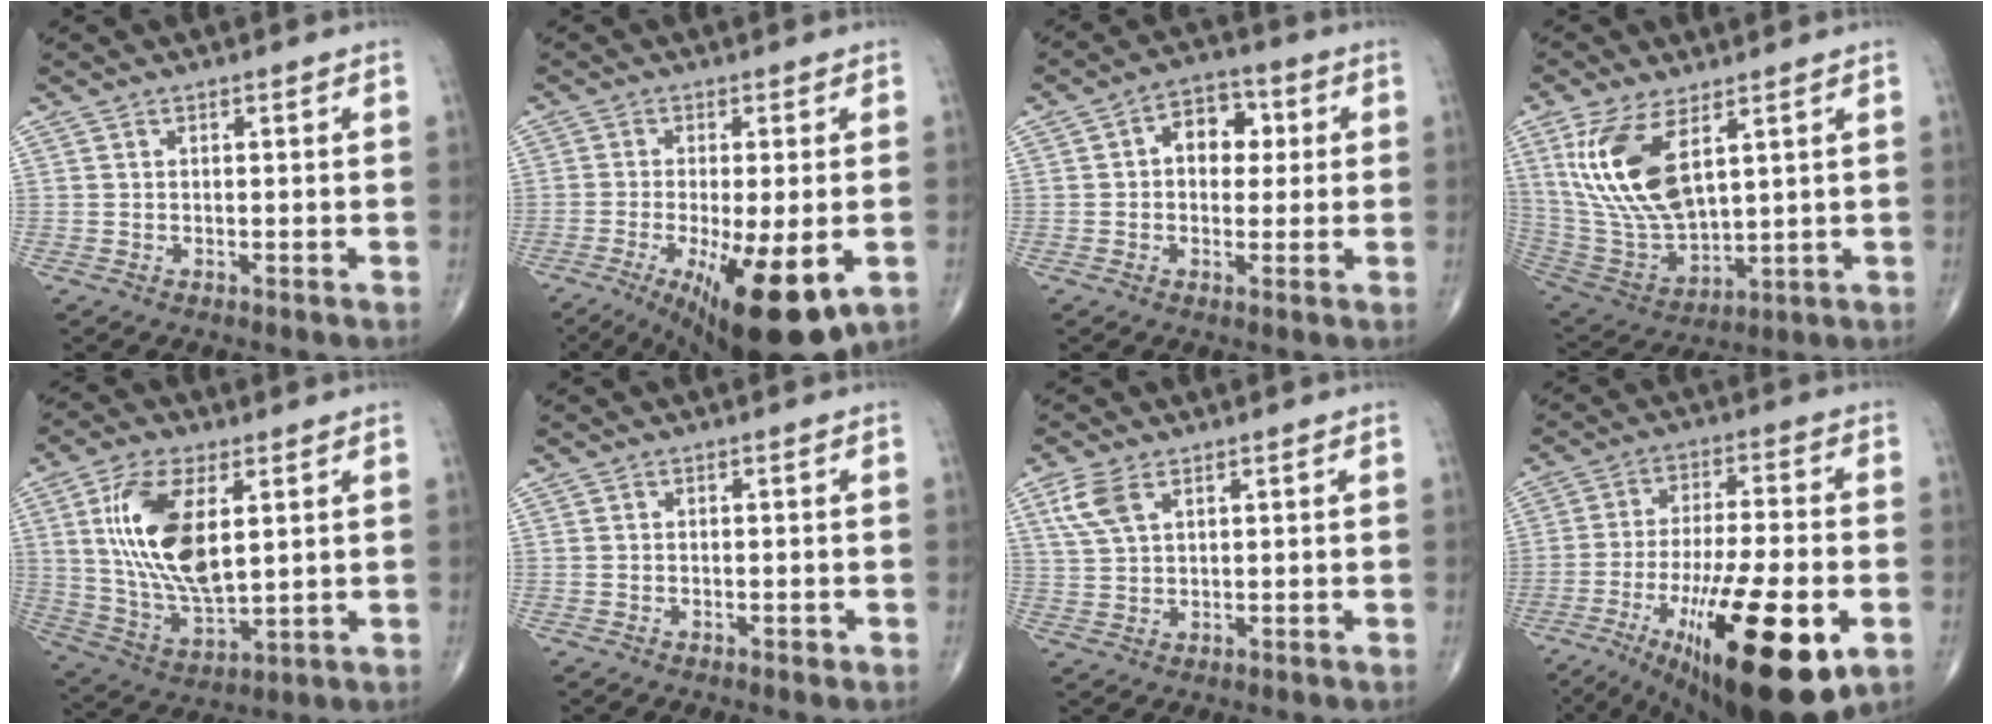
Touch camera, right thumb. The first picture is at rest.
{"total": 16.5, "force": [-5.9, 5.1, 14.6], "torque": [-0.210, -0.020, -0.074]}
{"total": 8.1, "force": [1.3, 5.7, 5.5], "torque": [-0.047, 0.016, 0.011]}
{"total": 16.5, "force": [6.3, 7.6, 13.3], "torque": [-0.262, -0.027, 0.138]}
{"total": 16.9, "force": [4.2, 7.8, 14.4], "torque": [-0.277, -0.020, 0.088]}
{"total": 0.6, "force": [-0.4, 0.4, 0.4], "torque": [-0.005, 0.000, -0.006]}
{"total": 5.3, "force": [2.6, 2.7, 3.8], "torque": [-0.090, 0.002, 0.060]}
{"total": 25.7, "force": [-9.4, 7.7, 22.6], "torque": [-0.352, -0.002, -0.134]}